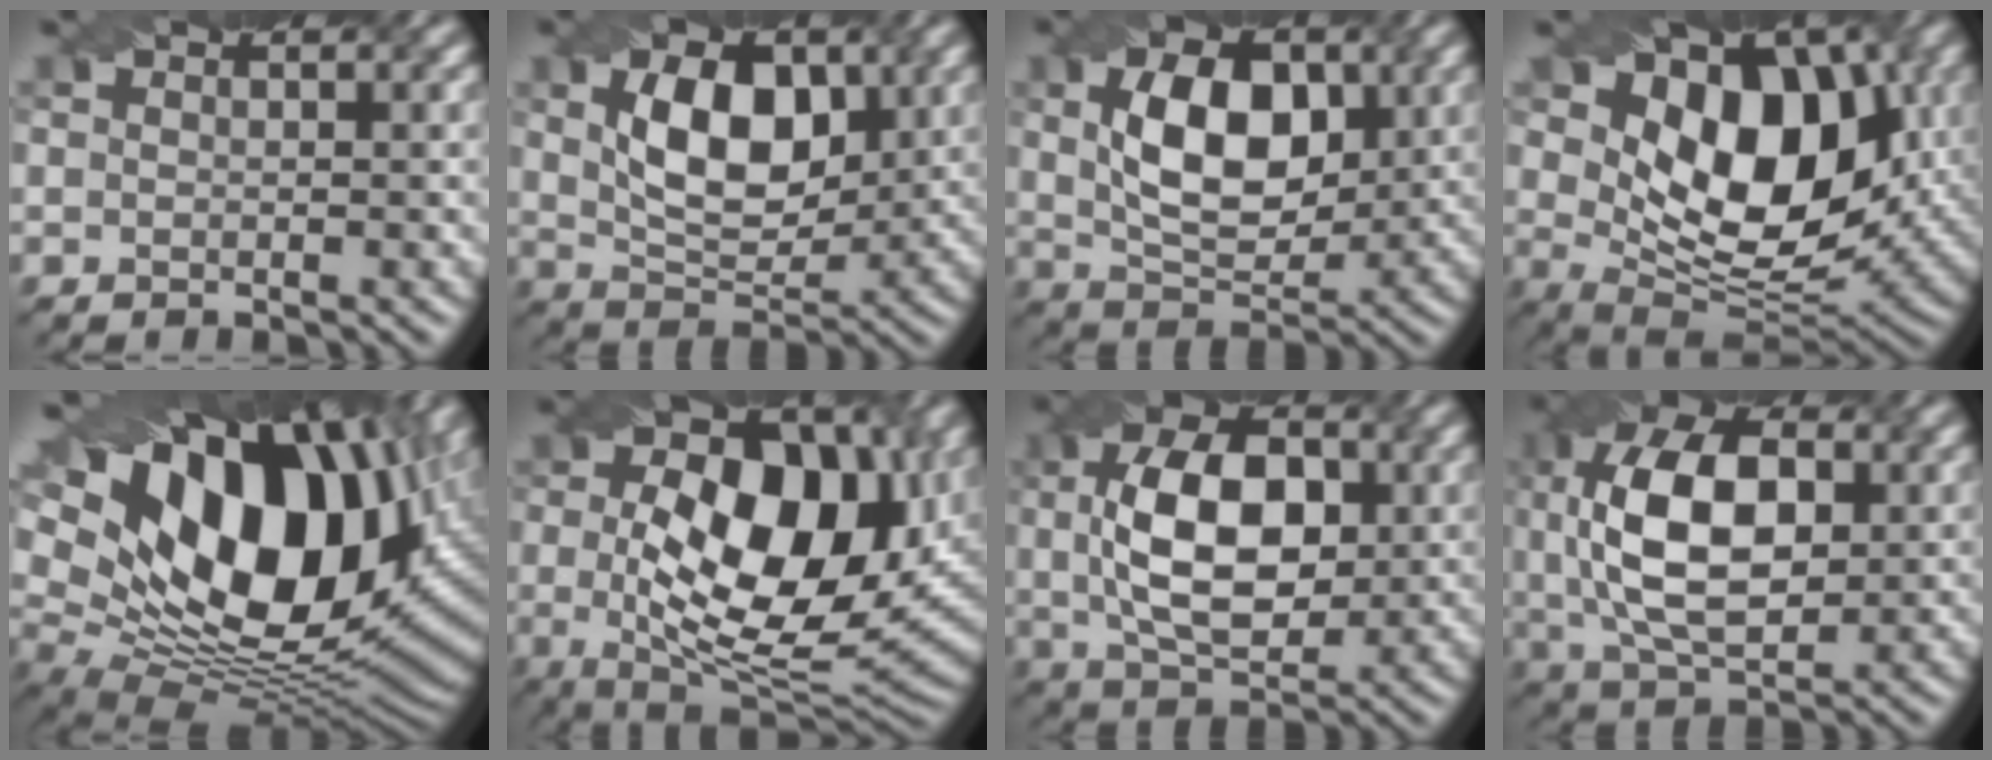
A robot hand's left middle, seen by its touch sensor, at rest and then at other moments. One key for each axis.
{"total": 5.8, "fx": 0.5, "fy": 3.4, "fz": 4.6, "tx": -0.090, "ty": 0.012, "tz": 0.023}
{"total": 6.5, "fx": 0.2, "fy": 3.9, "fz": 5.1, "tx": -0.100, "ty": 0.016, "tz": 0.019}
{"total": 10.3, "fx": 2.2, "fy": 6.4, "fz": 7.8, "tx": -0.123, "ty": 0.006, "tz": 0.044}
{"total": 19.0, "fx": 5.6, "fy": 12.0, "fz": 13.6, "tx": -0.255, "ty": 0.021, "tz": 0.126}
{"total": 13.2, "fx": 0.3, "fy": 7.1, "fz": 11.1, "tx": -0.171, "ty": 0.004, "tz": 0.014}
{"total": 8.3, "fx": -0.3, "fy": 4.8, "fz": 6.7, "tx": -0.133, "ty": 0.018, "tz": 0.006}
{"total": 9.8, "fx": 0.0, "fy": 5.6, "fz": 8.0, "tx": -0.183, "ty": 0.022, "tz": 0.014}